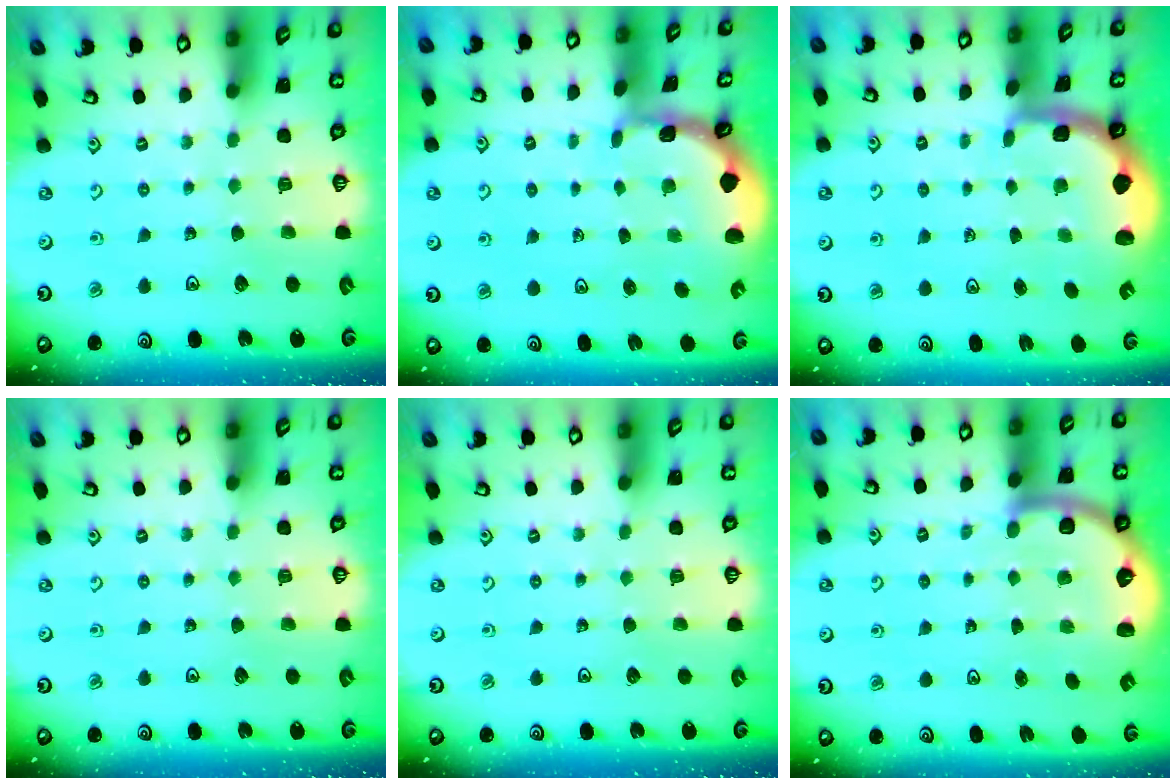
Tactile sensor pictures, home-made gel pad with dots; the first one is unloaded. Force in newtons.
{"total": 0.9, "press": 0.9, "slide": 0.2}
{"total": 2.4, "press": 2.1, "slide": 1.2}
{"total": 0.0}
{"total": 0.0}
{"total": 5.4, "press": 5.0, "slide": 2.0}